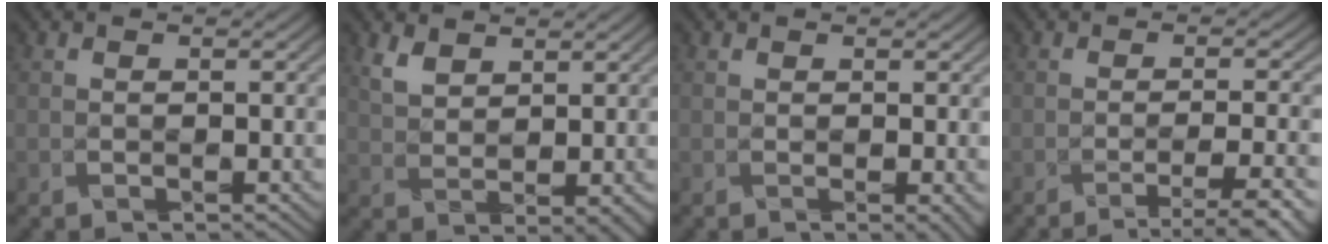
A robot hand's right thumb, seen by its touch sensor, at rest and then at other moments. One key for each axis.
{"total": 3.8, "fx": 2.5, "fy": 1.7, "fz": 2.4, "tx": -0.061, "ty": -0.001, "tz": 0.054}
{"total": 1.8, "fx": 0.3, "fy": 1.0, "fz": 1.5, "tx": -0.019, "ty": -0.003, "tz": 0.006}
{"total": 5.3, "fx": -3.6, "fy": 0.3, "fz": 3.9, "tx": -0.056, "ty": 0.006, "tz": -0.043}